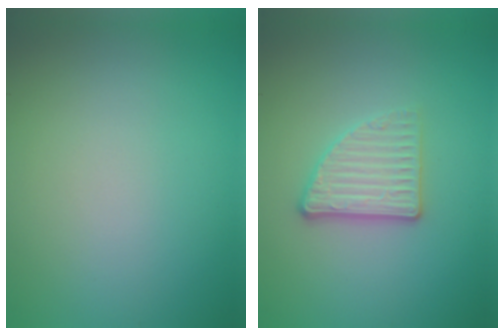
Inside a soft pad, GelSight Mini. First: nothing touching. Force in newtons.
{"total": 3.3, "press": 2.8, "slide": 1.8}